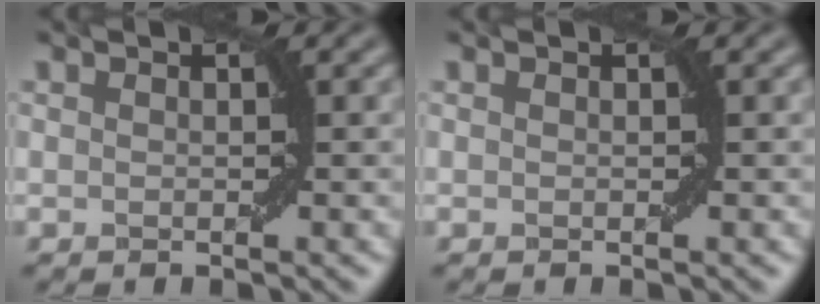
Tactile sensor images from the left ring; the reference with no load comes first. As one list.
[{"total": 0.0}]